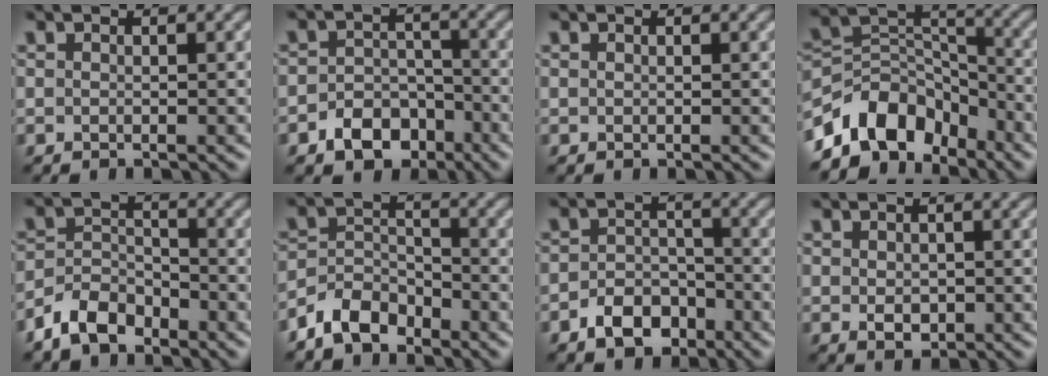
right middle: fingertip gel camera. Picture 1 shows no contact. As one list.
[{"total": 4.4, "force": [-2.5, 3.0, 1.9], "torque": [-0.030, -0.001, -0.044]}, {"total": 0.0}, {"total": 8.1, "force": [-5.3, 5.0, 3.4], "torque": [-0.043, 0.005, -0.109]}, {"total": 4.3, "force": [-3.2, 2.3, 1.7], "torque": [-0.031, 0.002, -0.072]}, {"total": 4.1, "force": [-3.2, 2.3, 1.4], "torque": [-0.022, 0.003, -0.071]}, {"total": 3.8, "force": [-2.4, 2.5, 1.7], "torque": [-0.026, 0.001, -0.045]}, {"total": 1.7, "force": [-0.1, 1.2, 1.2], "torque": [-0.024, -0.003, -0.002]}]